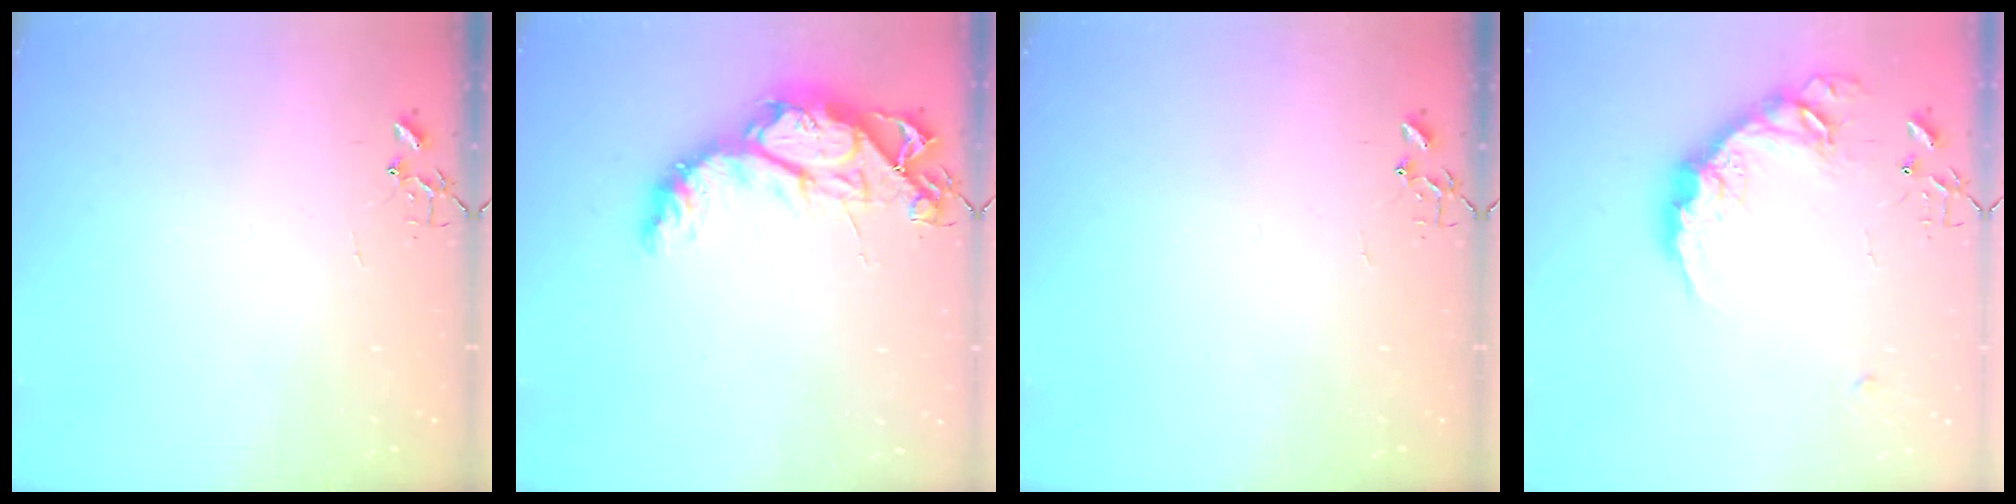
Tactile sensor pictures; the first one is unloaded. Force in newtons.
{"total": 14.8, "press": 14.7, "slide": 1.4}
{"total": 0.0}
{"total": 18.5, "press": 18.5, "slide": 0.9}